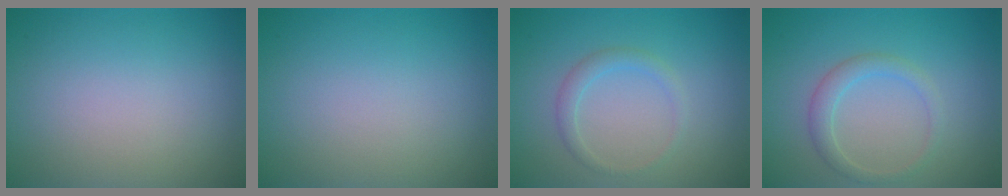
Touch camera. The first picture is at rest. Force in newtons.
{"total": 0.0}
{"total": 1.5, "press": 1.5, "slide": 0.1}
{"total": 2.0, "press": 2.0, "slide": 0.1}